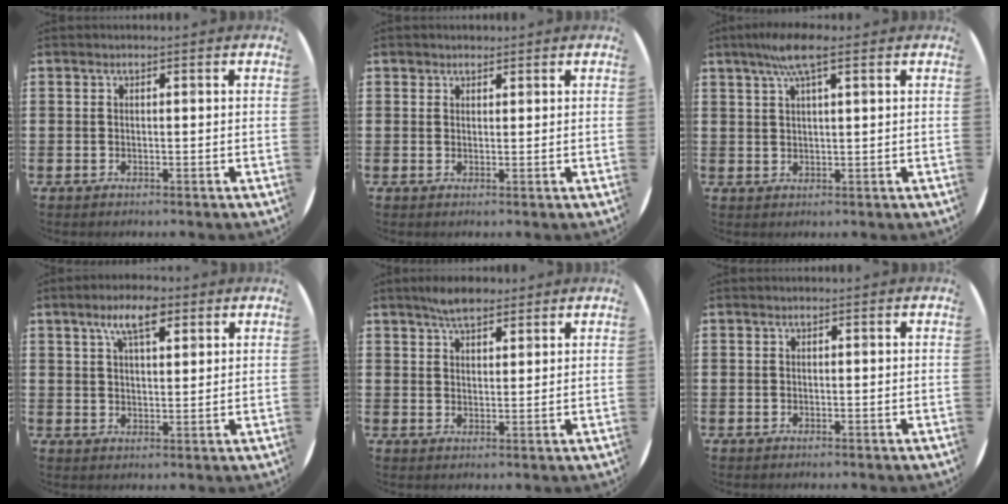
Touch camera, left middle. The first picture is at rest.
{"total": 1.1, "force": [1.0, 0.5, -0.1], "torque": [0.008, -0.001, 0.018]}
{"total": 5.0, "force": [3.2, 0.8, 3.8], "torque": [-0.080, 0.009, 0.054]}
{"total": 6.6, "force": [4.2, 2.4, 4.5], "torque": [-0.081, -0.001, 0.070]}
{"total": 4.5, "force": [3.8, 1.5, 1.8], "torque": [-0.042, -0.002, 0.070]}
{"total": 0.0}